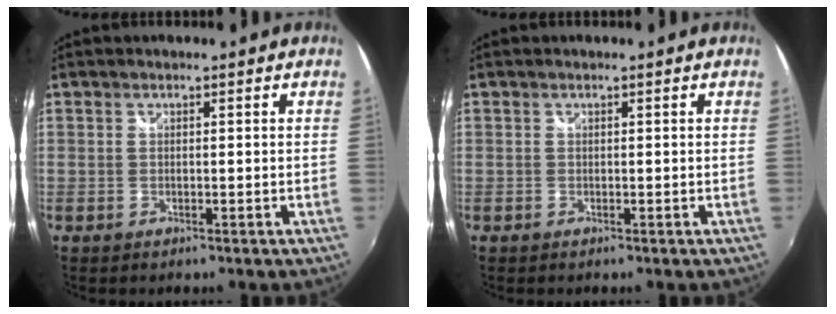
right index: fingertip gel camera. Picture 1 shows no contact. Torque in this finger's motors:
{"motor_torque": [-0.33, -0.02, 0.00, 0.00]}